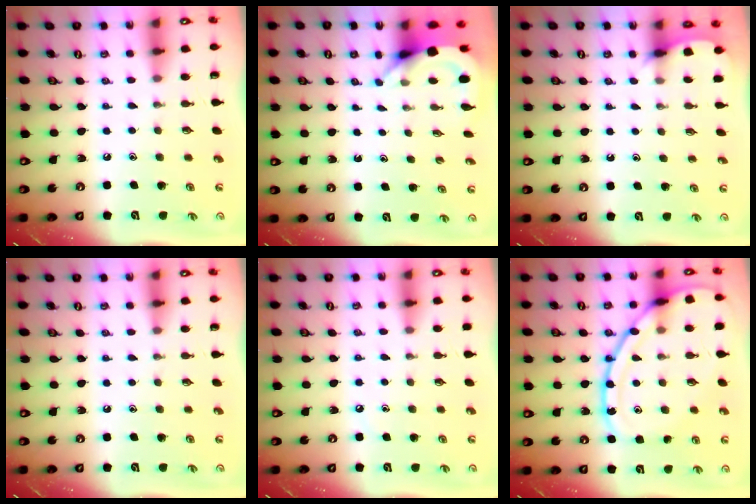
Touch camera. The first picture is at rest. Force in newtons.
{"total": 3.9, "press": 3.8, "slide": 0.2}
{"total": 3.6, "press": 3.6, "slide": 0.3}
{"total": 0.0}
{"total": 2.6, "press": 2.6, "slide": 0.4}
{"total": 17.5, "press": 17.5, "slide": 1.4}